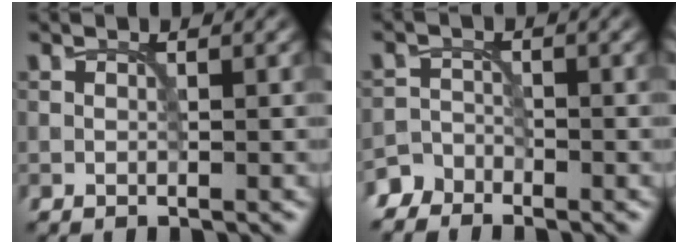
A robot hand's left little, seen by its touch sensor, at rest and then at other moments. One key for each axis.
{"total": 3.2, "fx": -2.9, "fy": 1.3, "fz": -0.1, "tx": 0.004, "ty": 0.002, "tz": -0.052}